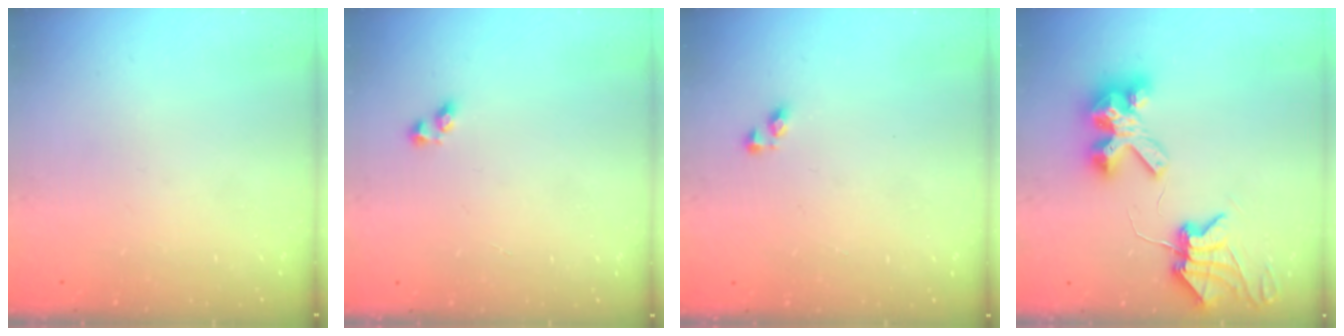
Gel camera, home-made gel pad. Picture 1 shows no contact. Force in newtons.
{"total": 2.2, "press": 1.9, "slide": 1.1}
{"total": 3.7, "press": 3.7, "slide": 0.5}
{"total": 8.5, "press": 8.5, "slide": 0.9}